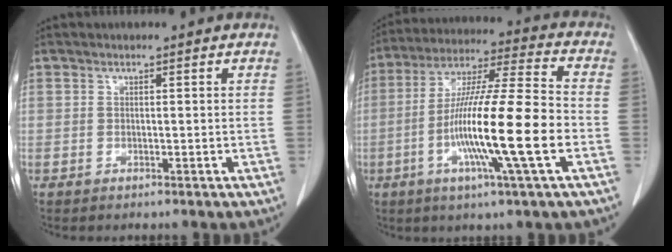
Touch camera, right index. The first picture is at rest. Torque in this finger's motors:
{"motor_torque": [0.94, -0.23, 1.05, 0.21]}